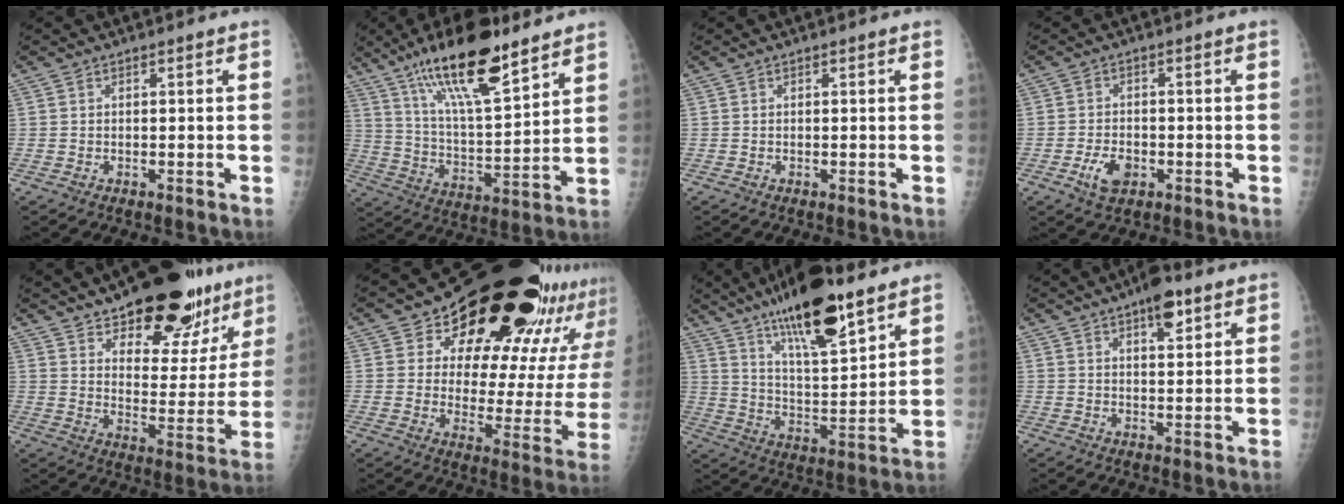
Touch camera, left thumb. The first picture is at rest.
{"total": 19.8, "force": [13.3, 5.5, 13.6], "torque": [-0.215, -0.060, 0.237]}
{"total": 0.0}
{"total": 4.9, "force": [-1.9, 3.2, 3.2], "torque": [-0.053, 0.004, -0.031]}
{"total": 23.2, "force": [15.9, 10.4, 13.5], "torque": [-0.140, -0.071, 0.232]}
{"total": 28.9, "force": [20.6, 12.2, 16.1], "torque": [-0.189, -0.108, 0.269]}
{"total": 20.0, "force": [13.3, 5.5, 14.0], "torque": [-0.218, -0.062, 0.230]}
{"total": 7.3, "force": [4.3, 2.8, 5.2], "torque": [-0.061, -0.017, 0.060]}